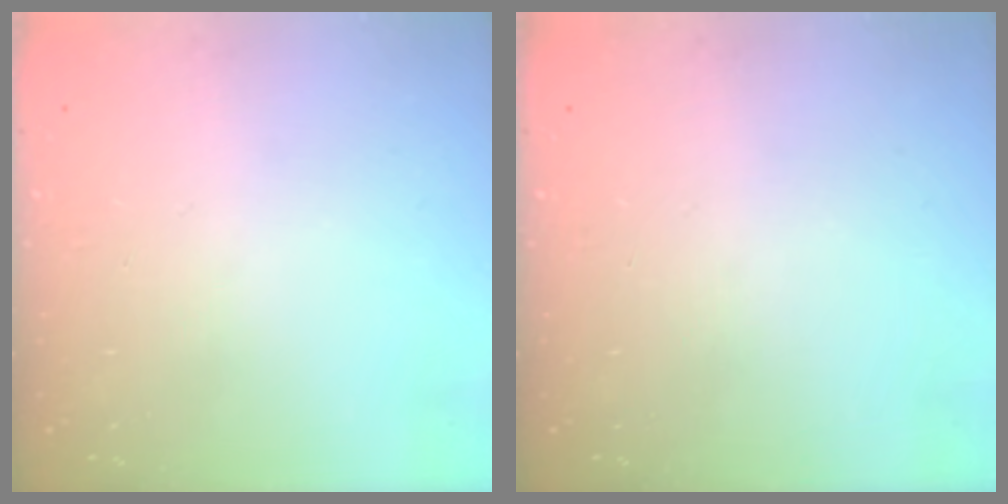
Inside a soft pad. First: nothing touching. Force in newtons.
{"total": 0.0}